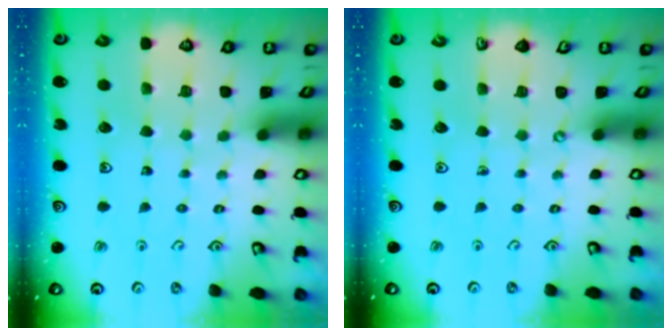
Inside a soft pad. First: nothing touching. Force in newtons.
{"total": 0.0}